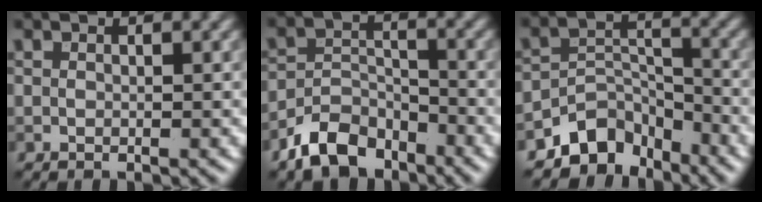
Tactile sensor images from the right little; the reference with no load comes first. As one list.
[{"total": 5.5, "force": [-4.2, 2.8, 2.1], "torque": [-0.035, -0.002, -0.086]}, {"total": 5.5, "force": [-4.3, 2.9, 1.6], "torque": [-0.012, -0.003, -0.081]}]